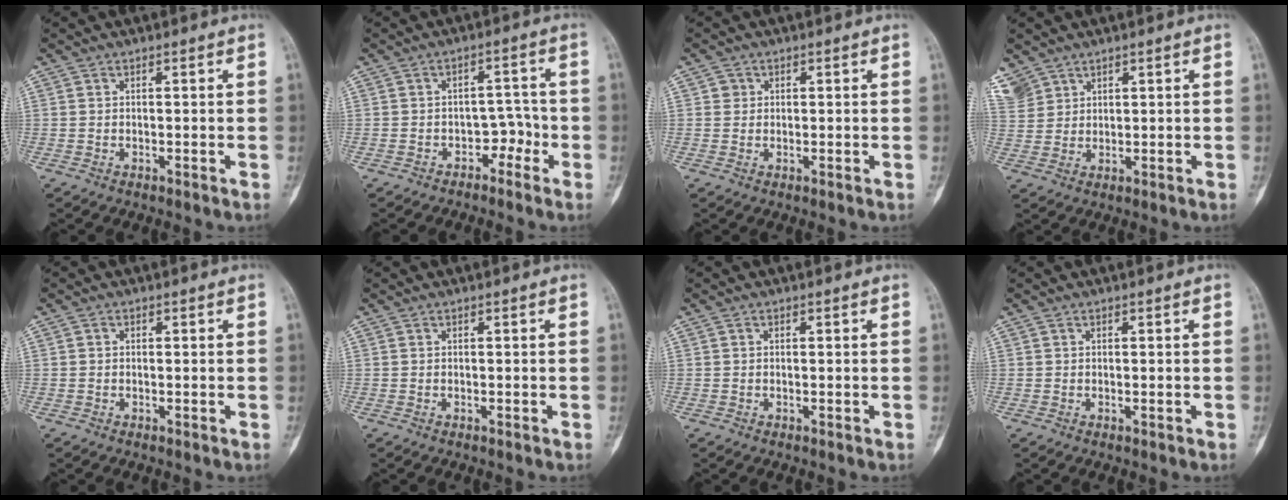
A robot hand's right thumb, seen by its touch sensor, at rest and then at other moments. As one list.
[{"total": 4.4, "force": [-2.5, 3.2, 1.8], "torque": [0.000, 0.034, -0.039]}, {"total": 1.4, "force": [0.3, 1.4, 0.2], "torque": [0.005, 0.001, 0.002]}, {"total": 6.7, "force": [4.5, 4.7, 1.5], "torque": [-0.032, -0.001, 0.106]}, {"total": 0.5, "force": [0.0, 0.5, 0.2], "torque": [0.002, 0.002, -0.003]}, {"total": 0.0}, {"total": 0.0}, {"total": 0.0}]